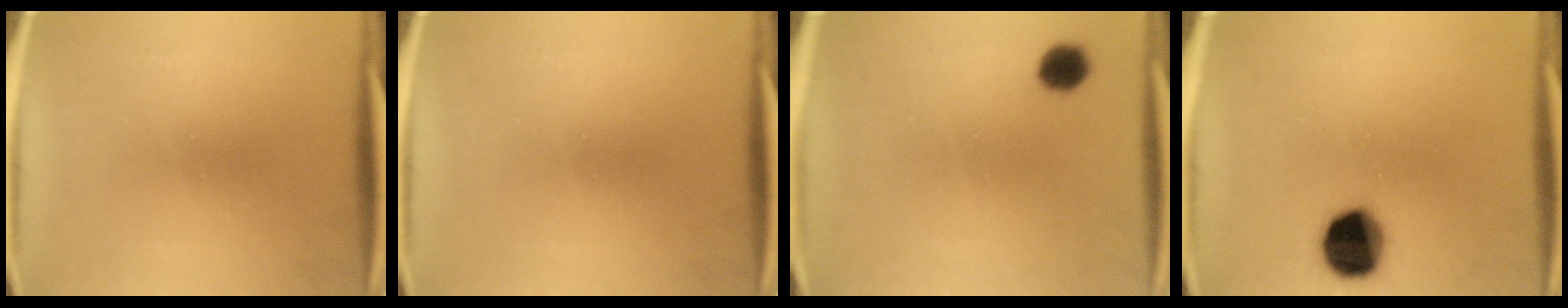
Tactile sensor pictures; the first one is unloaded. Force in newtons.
{"total": 0.0}
{"total": 4.1}
{"total": 12.8}